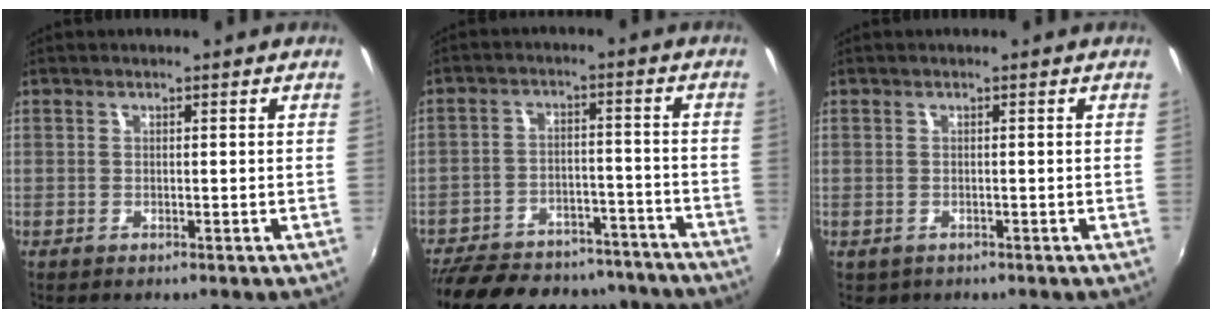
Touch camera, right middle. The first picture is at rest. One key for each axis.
{"total": 21.6, "fx": -18.4, "fy": 9.0, "fz": 7.0, "tx": -0.156, "ty": 0.047, "tz": -0.238}
{"total": 1.0, "fx": -0.4, "fy": 0.9, "fz": 0.3, "tx": -0.008, "ty": -0.003, "tz": -0.004}